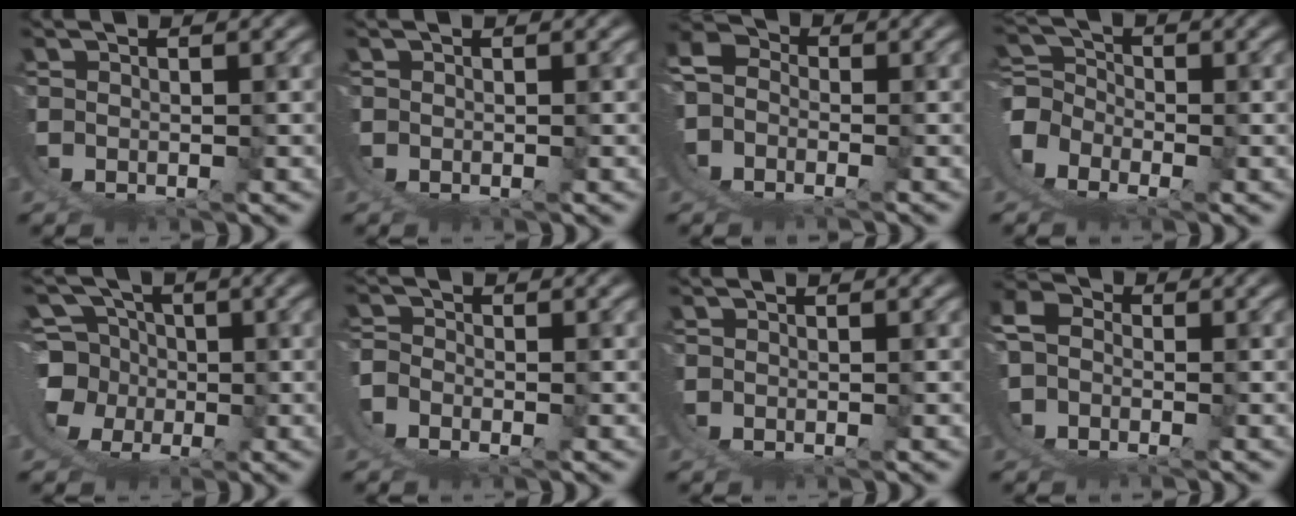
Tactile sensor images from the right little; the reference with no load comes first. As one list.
[{"total": 0.0}, {"total": 9.3, "force": [0.1, 8.3, 4.2], "torque": [-0.091, -0.001, -0.017]}, {"total": 7.7, "force": [-1.3, 6.8, 3.3], "torque": [-0.088, -0.025, -0.025]}, {"total": 10.6, "force": [-0.5, 9.8, 4.1], "torque": [-0.110, -0.034, -0.008]}, {"total": 3.3, "force": [-1.2, 2.9, 1.1], "torque": [-0.026, -0.009, -0.025]}, {"total": 0.0}, {"total": 8.4, "force": [0.1, 7.6, 3.5], "torque": [-0.070, 0.006, -0.022]}]